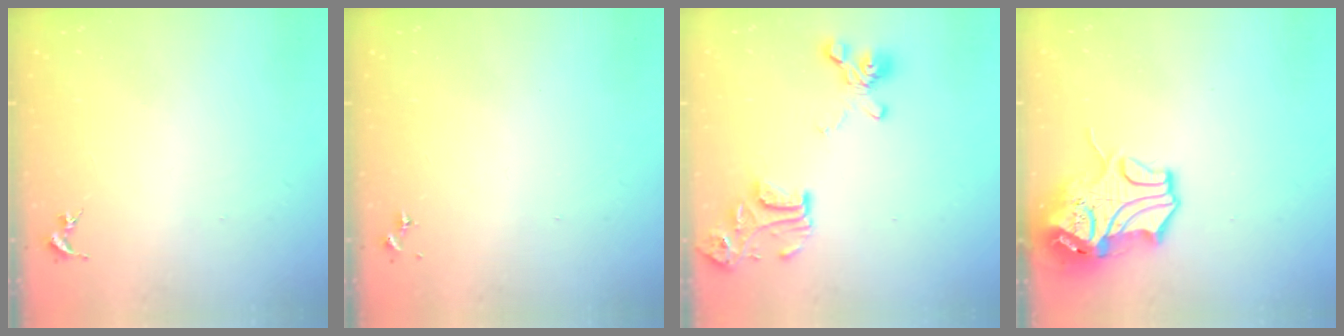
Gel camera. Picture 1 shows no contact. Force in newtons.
{"total": 0.0}
{"total": 15.9, "press": 15.8, "slide": 1.7}
{"total": 14.0, "press": 13.8, "slide": 2.1}